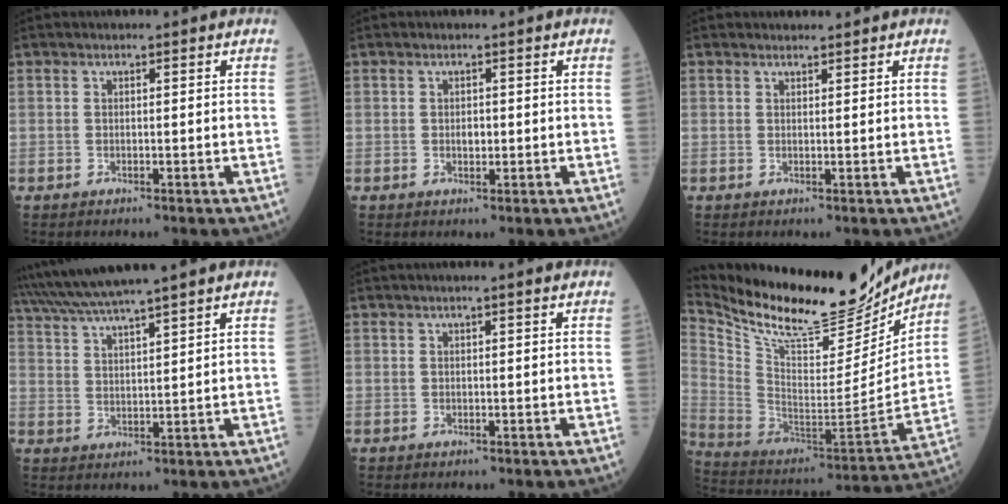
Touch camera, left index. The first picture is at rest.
{"total": 1.2, "force": [-0.2, 0.8, 0.9], "torque": [-0.015, -0.003, -0.002]}
{"total": 0.9, "force": [0.9, 0.1, -0.1], "torque": [-0.008, -0.003, 0.016]}
{"total": 10.4, "force": [9.1, -1.6, 4.9], "torque": [-0.092, 0.021, 0.157]}
{"total": 0.9, "force": [0.4, -0.2, 0.7], "torque": [-0.016, 0.000, 0.009]}
{"total": 24.7, "force": [22.0, 5.6, 9.5], "torque": [-0.191, -0.045, 0.351]}